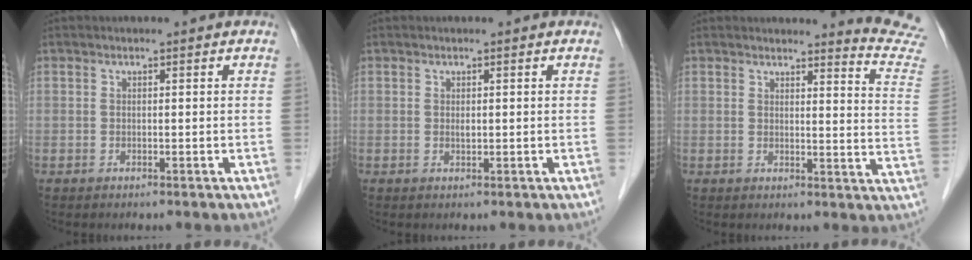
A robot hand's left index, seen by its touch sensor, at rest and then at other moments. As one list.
[{"total": 0.5, "force": [0.1, 0.2, 0.5], "torque": [-0.010, 0.000, 0.002]}, {"total": 9.8, "force": [9.7, -1.5, 0.1], "torque": [-0.002, -0.118, 0.084]}]